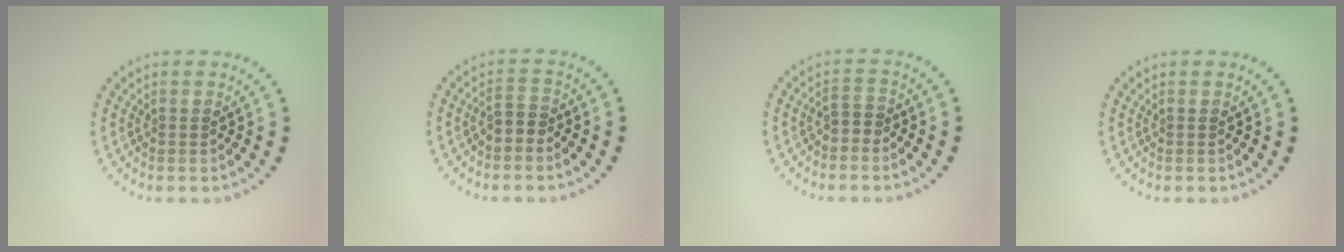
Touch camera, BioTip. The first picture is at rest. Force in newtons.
{"total": 1.5, "press": 1.2, "slide": 0.8}
{"total": 1.3, "press": 1.0, "slide": 0.8}
{"total": 0.0}